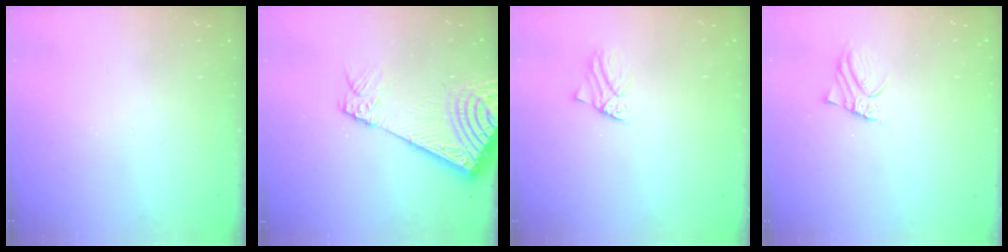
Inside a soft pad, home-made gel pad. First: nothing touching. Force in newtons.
{"total": 15.5, "press": 15.1, "slide": 3.6}
{"total": 0.8, "press": 0.8, "slide": 0.1}
{"total": 2.6, "press": 2.6, "slide": 0.1}